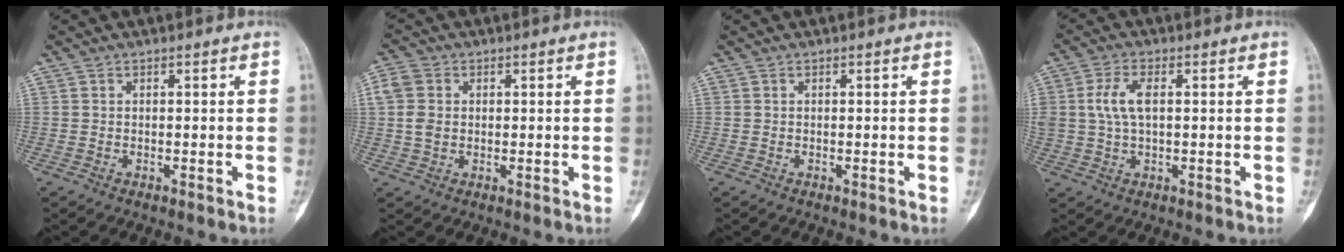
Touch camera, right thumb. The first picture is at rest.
{"total": 4.7, "force": [0.6, 3.8, 2.8], "torque": [-0.060, 0.008, 0.010]}
{"total": 0.0}
{"total": 6.0, "force": [0.9, 3.1, 5.0], "torque": [-0.110, 0.007, 0.018]}